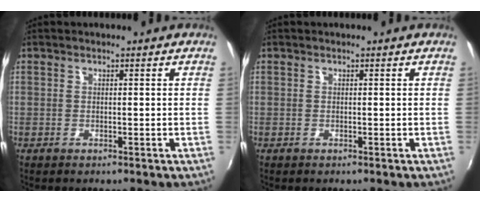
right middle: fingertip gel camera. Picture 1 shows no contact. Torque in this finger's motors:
{"motor_torque": [0.00, 0.02, 0.04, 0.01]}